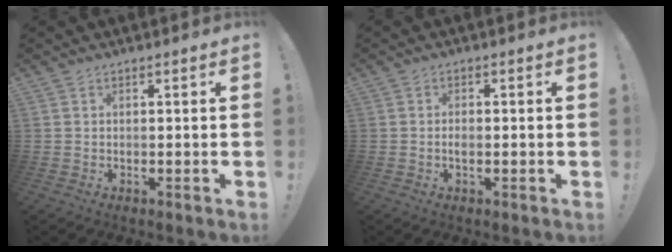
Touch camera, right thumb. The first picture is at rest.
{"total": 1.7, "force": [-0.6, 0.8, 1.4], "torque": [-0.025, 0.003, -0.012]}